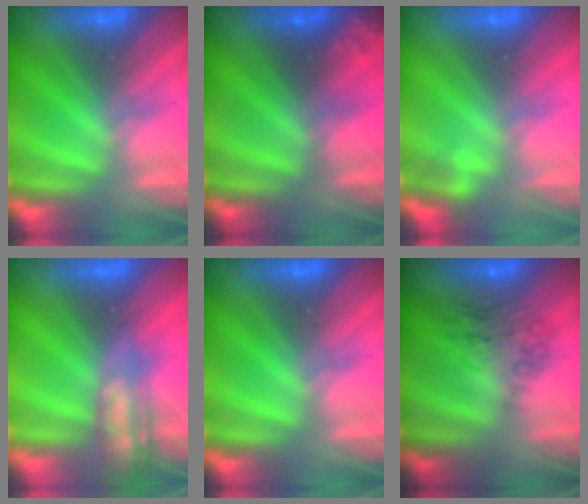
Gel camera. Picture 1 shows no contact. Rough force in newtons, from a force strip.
{"total": 2.2}
{"total": 2.2}
{"total": 2.9}
{"total": 0.0}
{"total": 2.6}